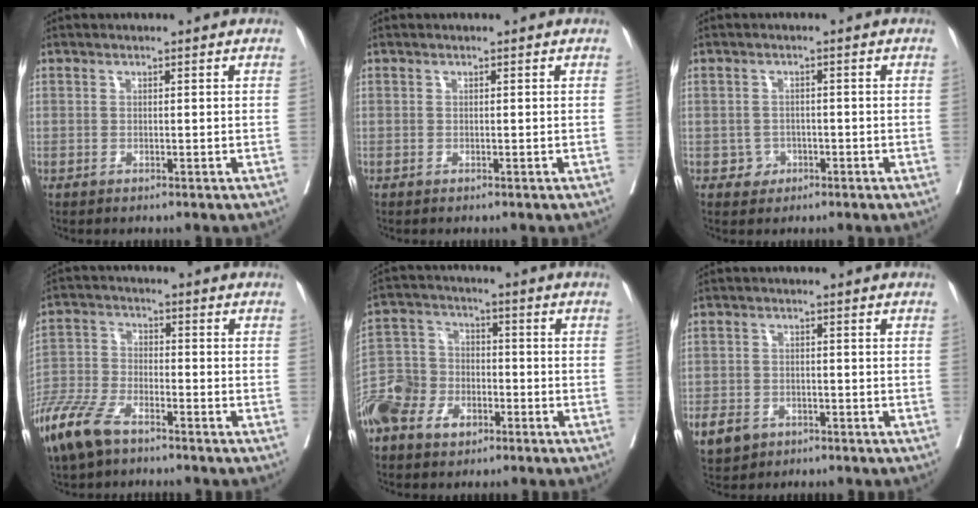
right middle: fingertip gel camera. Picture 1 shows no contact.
{"total": 0.0}
{"total": 2.2, "force": [-1.0, 1.9, 0.3], "torque": [0.001, 0.009, -0.013]}
{"total": 9.9, "force": [-7.1, 3.4, 6.0], "torque": [-0.141, -0.019, -0.143]}
{"total": 10.1, "force": [-5.2, 7.0, 5.0], "torque": [-0.120, 0.013, -0.099]}
{"total": 9.9, "force": [-5.0, 7.8, 3.4], "torque": [-0.097, -0.001, -0.076]}